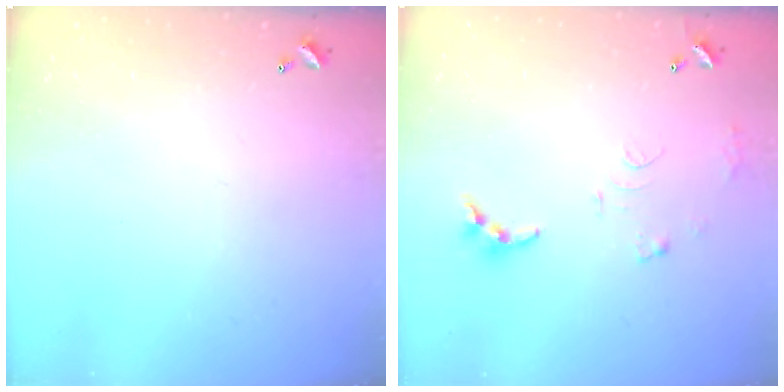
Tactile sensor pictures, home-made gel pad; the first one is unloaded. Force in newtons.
{"total": 9.3, "press": 9.3, "slide": 0.6}